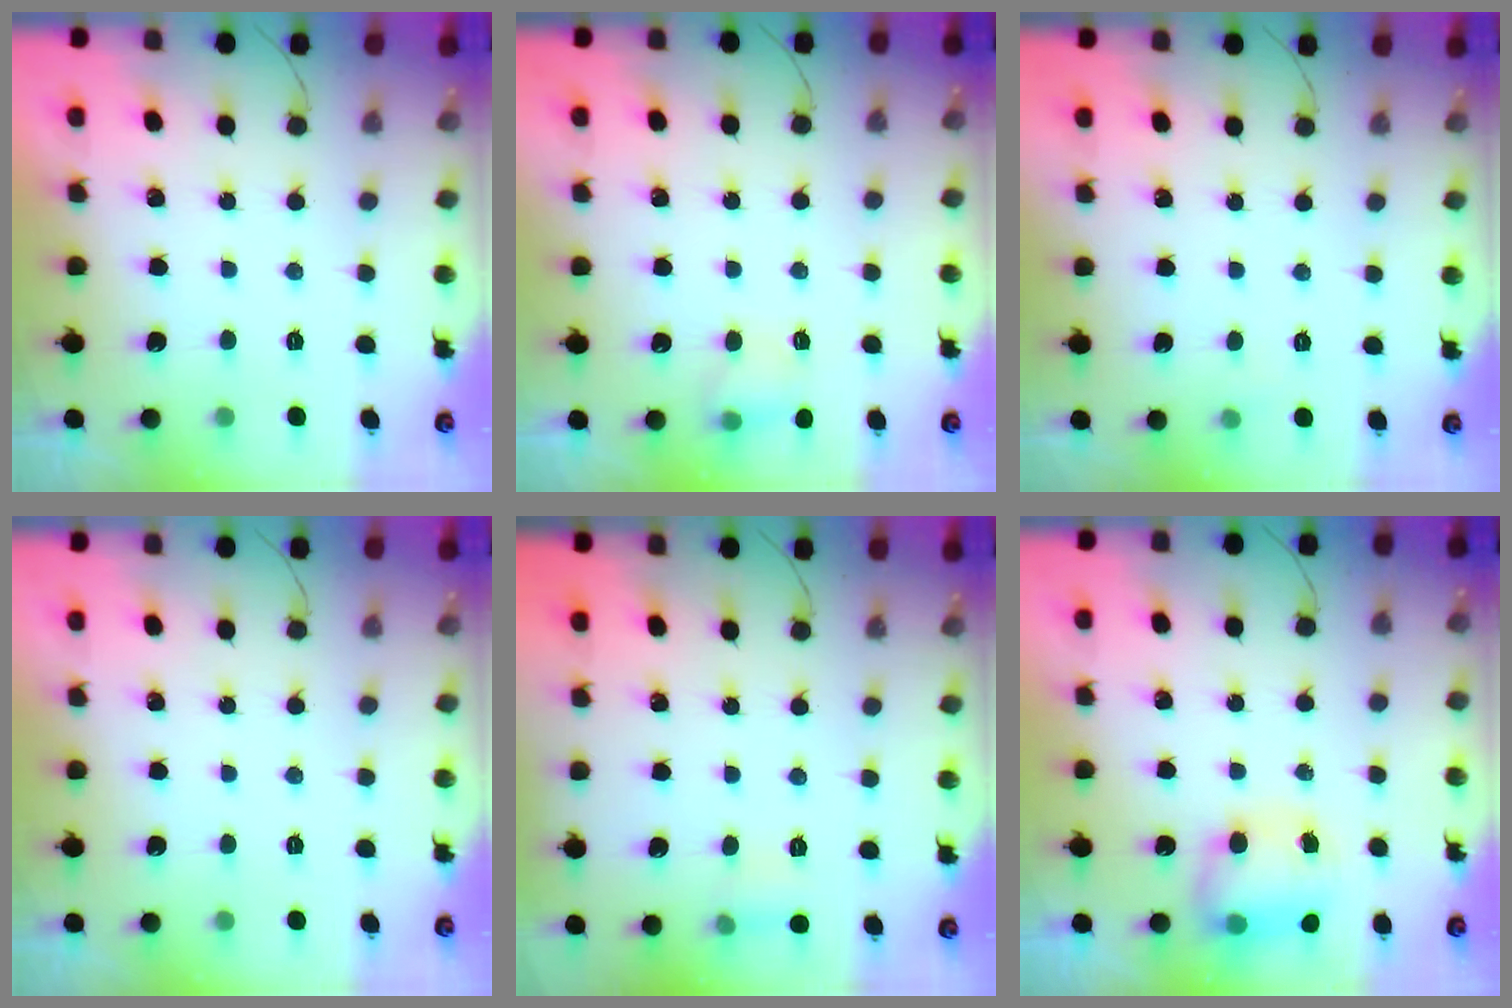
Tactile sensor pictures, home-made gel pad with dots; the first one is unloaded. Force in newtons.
{"total": 6.3, "press": 6.1, "slide": 1.6}
{"total": 2.5, "press": 2.4, "slide": 1.0}
{"total": 0.0}
{"total": 5.5, "press": 5.1, "slide": 2.0}
{"total": 7.4, "press": 7.3, "slide": 1.2}